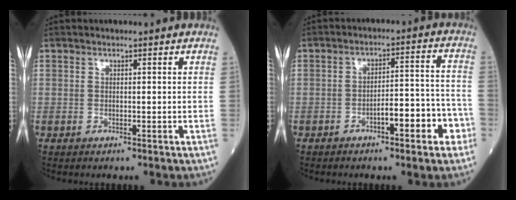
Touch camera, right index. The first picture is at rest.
{"total": 7.9, "force": [-3.9, 1.9, 6.6], "torque": [-0.083, 0.027, -0.052]}